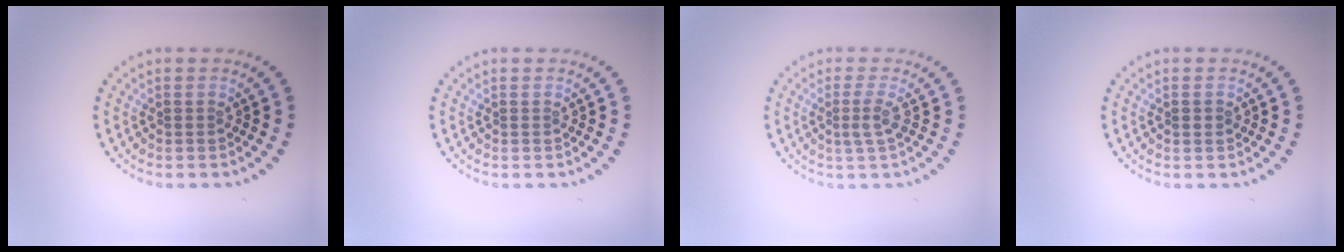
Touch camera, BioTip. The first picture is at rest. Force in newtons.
{"total": 0.0}
{"total": 1.7, "press": 1.3, "slide": 1.2}
{"total": 1.1, "press": 1.1, "slide": 0.2}